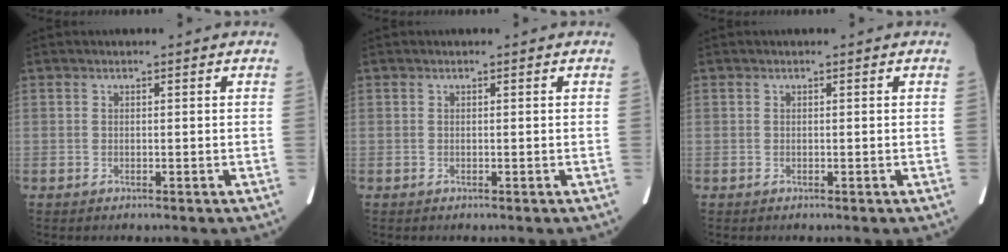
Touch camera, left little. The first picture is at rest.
{"total": 0.0}
{"total": 0.0}